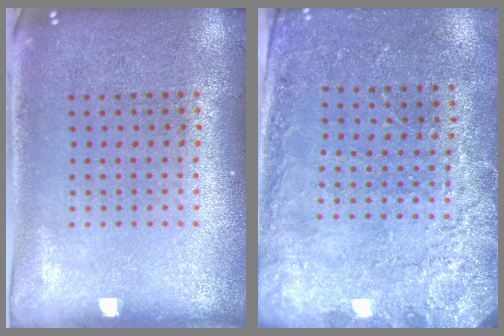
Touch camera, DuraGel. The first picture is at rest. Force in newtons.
{"total": 2.5, "press": 2.4, "slide": 0.9}